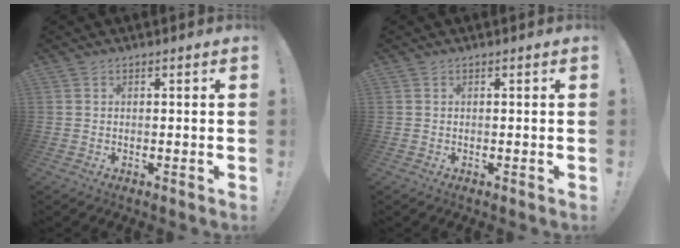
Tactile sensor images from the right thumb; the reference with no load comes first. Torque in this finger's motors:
{"motor_torque": [0.02, -0.08, 0.07, -0.15, 0.06]}